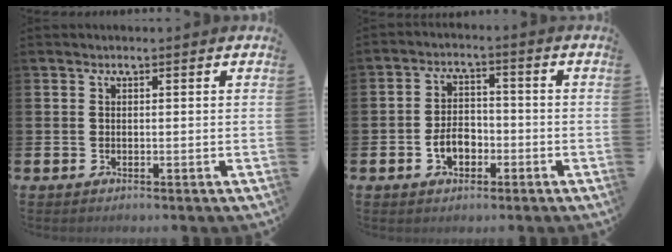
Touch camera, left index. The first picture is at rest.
{"total": 4.2, "force": [-1.7, 2.8, 2.6], "torque": [-0.040, 0.002, -0.035]}